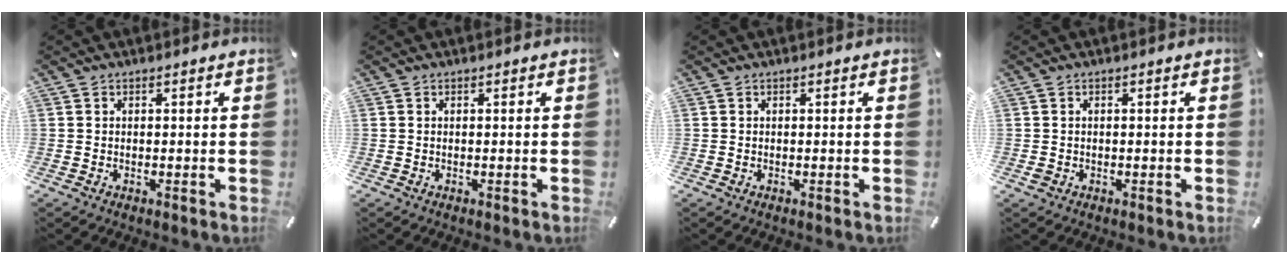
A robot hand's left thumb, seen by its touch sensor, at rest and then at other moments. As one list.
[{"total": 0.0}, {"total": 0.0}, {"total": 0.8, "force": [-0.2, 0.7, 0.4], "torque": [-0.007, 0.003, -0.005]}]